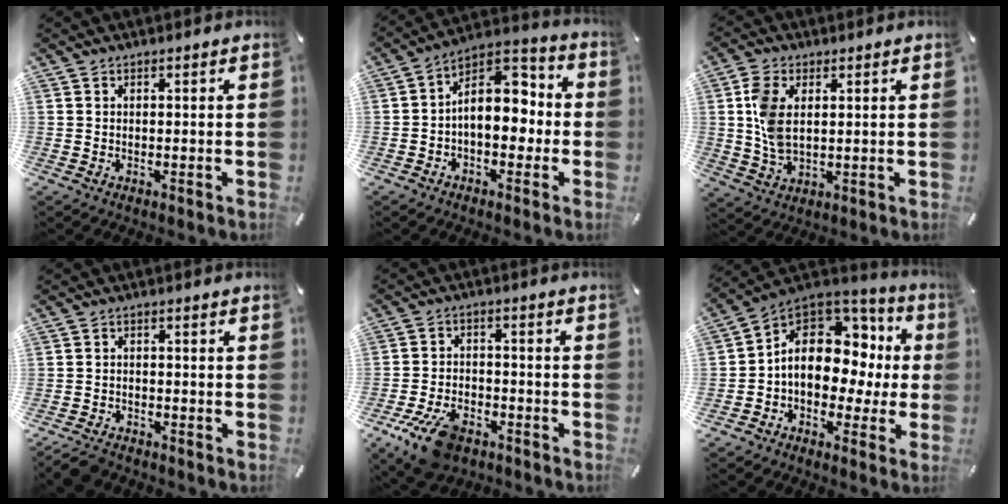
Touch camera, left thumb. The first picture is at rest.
{"total": 11.5, "force": [-0.7, 8.1, 8.1], "torque": [-0.106, -0.001, -0.014]}
{"total": 8.4, "force": [1.7, 5.3, 6.3], "torque": [-0.139, 0.002, 0.030]}
{"total": 3.6, "force": [-3.2, 1.3, 0.9], "torque": [-0.033, 0.010, -0.067]}
{"total": 10.7, "force": [-6.6, 5.7, 6.2], "torque": [-0.119, 0.034, -0.116]}
{"total": 13.0, "force": [1.1, 10.1, 8.2], "torque": [-0.126, -0.008, 0.016]}